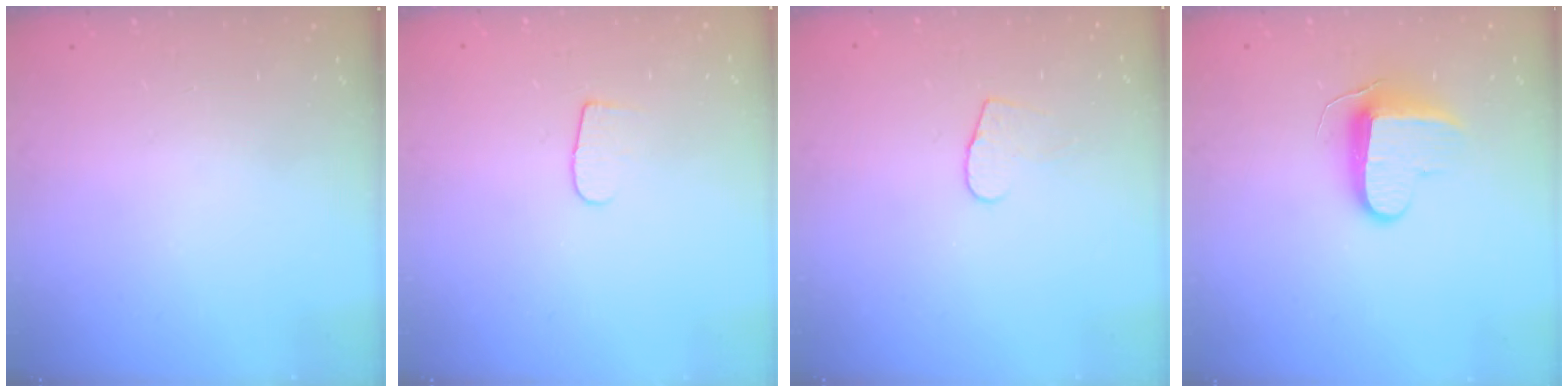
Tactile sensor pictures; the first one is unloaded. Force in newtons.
{"total": 5.2, "press": 5.1, "slide": 0.6}
{"total": 5.0, "press": 5.0, "slide": 0.4}
{"total": 10.5, "press": 10.4, "slide": 1.2}